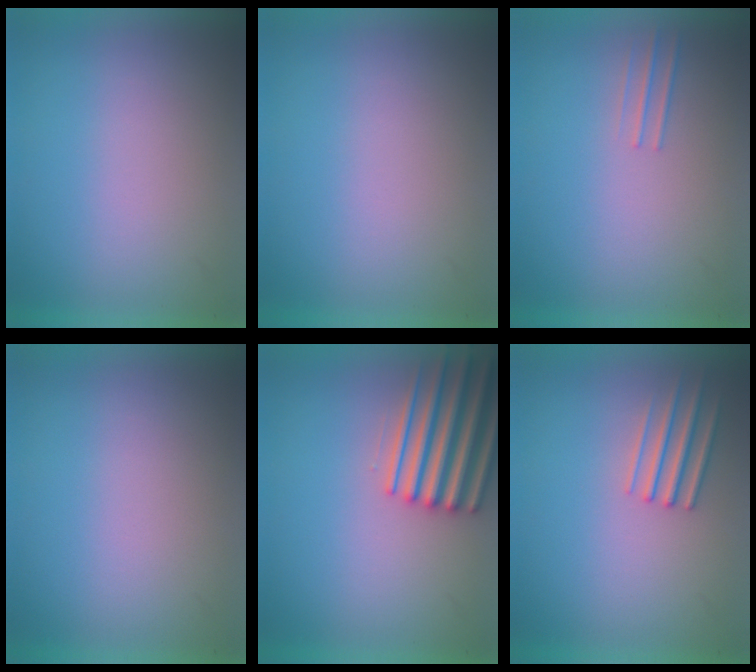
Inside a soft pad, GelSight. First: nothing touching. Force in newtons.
{"total": 0.0}
{"total": 1.2}
{"total": 0.0}
{"total": 5.0}
{"total": 2.4}